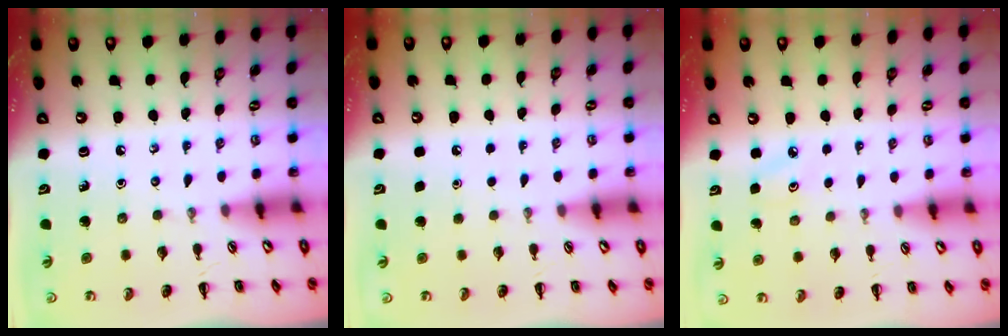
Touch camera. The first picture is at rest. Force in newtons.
{"total": 1.8, "press": 1.8, "slide": 0.1}
{"total": 5.8, "press": 5.6, "slide": 1.5}